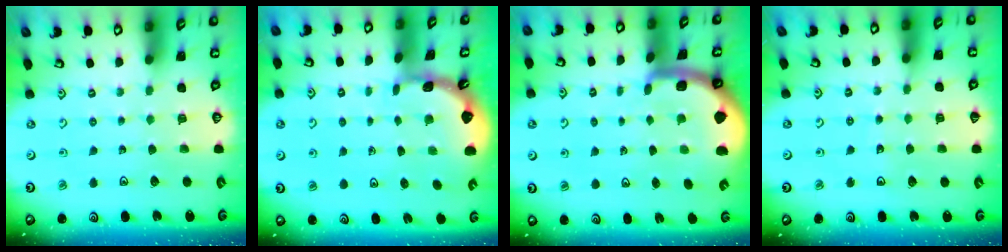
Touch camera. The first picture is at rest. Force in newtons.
{"total": 1.6, "press": 1.5, "slide": 0.1}
{"total": 3.8, "press": 3.7, "slide": 0.6}
{"total": 3.8, "press": 3.8, "slide": 0.4}